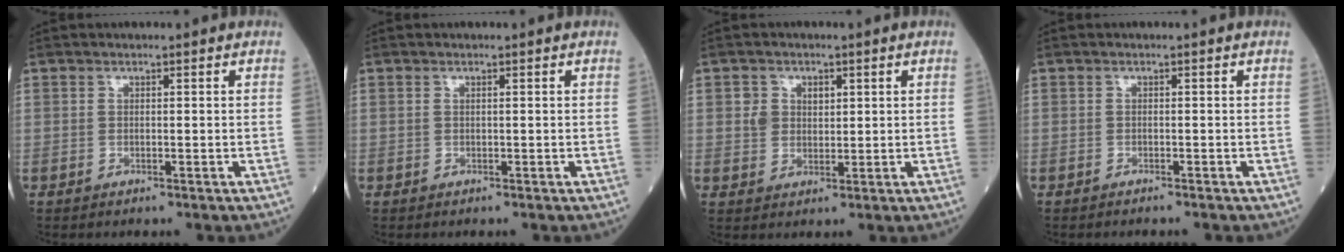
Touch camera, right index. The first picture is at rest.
{"total": 0.0}
{"total": 3.5, "force": [1.0, 2.9, 1.7], "torque": [-0.026, 0.008, 0.017]}
{"total": 0.9, "force": [-0.9, 0.0, 0.1], "torque": [-0.002, -0.001, -0.014]}